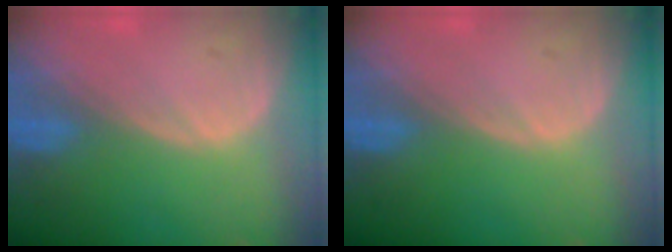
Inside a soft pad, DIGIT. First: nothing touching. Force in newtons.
{"total": 0.0}